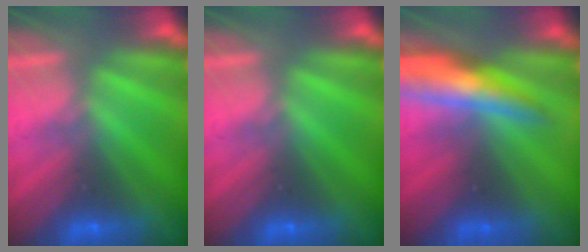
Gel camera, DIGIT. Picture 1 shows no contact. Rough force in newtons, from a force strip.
{"total": 0.0}
{"total": 7.9}